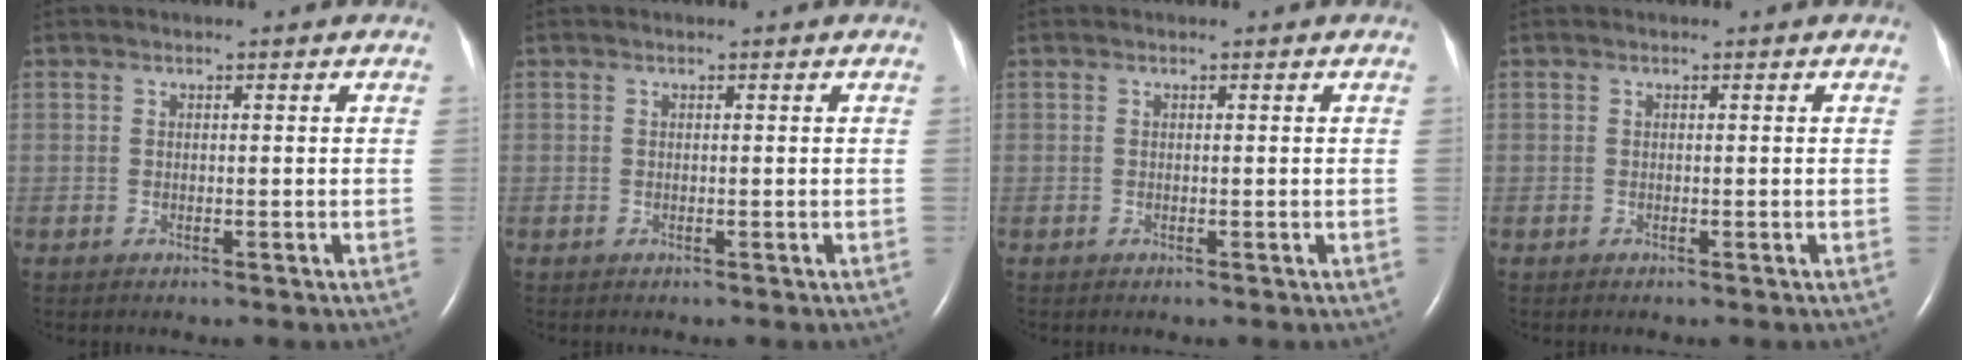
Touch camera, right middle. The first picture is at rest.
{"total": 0.0}
{"total": 0.0}
{"total": 0.0}